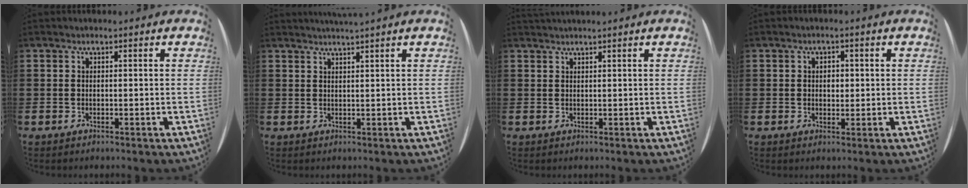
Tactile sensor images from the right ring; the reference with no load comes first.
{"total": 1.4, "force": [1.2, -0.7, 0.2], "torque": [0.000, -0.003, 0.023]}
{"total": 0.7, "force": [0.7, -0.2, 0.0], "torque": [0.002, -0.001, 0.014]}
{"total": 1.5, "force": [0.3, 1.2, 0.8], "torque": [-0.020, 0.009, 0.005]}